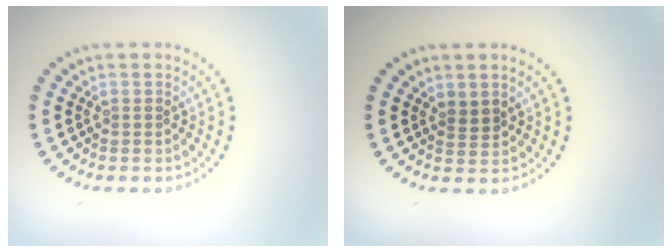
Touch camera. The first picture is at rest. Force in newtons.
{"total": 1.2, "press": 0.9, "slide": 0.8}